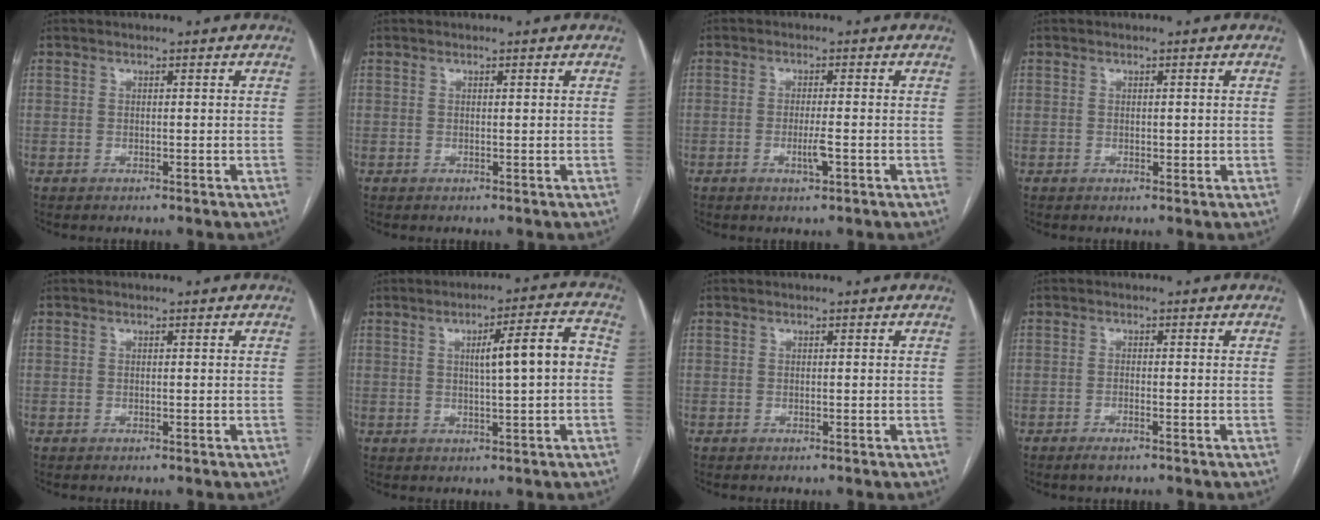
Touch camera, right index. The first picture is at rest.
{"total": 0.0}
{"total": 2.7, "force": [-0.9, 0.3, 2.5], "torque": [-0.048, -0.003, -0.015]}
{"total": 1.1, "force": [0.1, 0.8, 0.8], "torque": [-0.009, 0.000, 0.002]}
{"total": 0.0}
{"total": 7.6, "force": [0.5, 0.7, 7.6], "torque": [-0.112, 0.018, 0.007]}
{"total": 0.0}
{"total": 1.6, "force": [-1.2, 0.2, 1.1], "torque": [-0.020, -0.002, -0.021]}